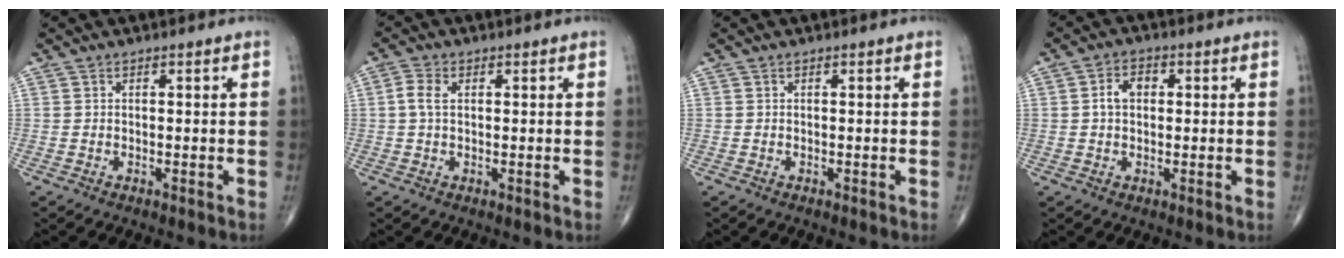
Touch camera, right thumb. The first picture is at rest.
{"total": 2.8, "force": [0.5, 1.7, 2.2], "torque": [-0.054, 0.009, 0.007]}
{"total": 0.0}
{"total": 4.0, "force": [0.4, 2.8, 2.8], "torque": [-0.045, 0.014, 0.004]}